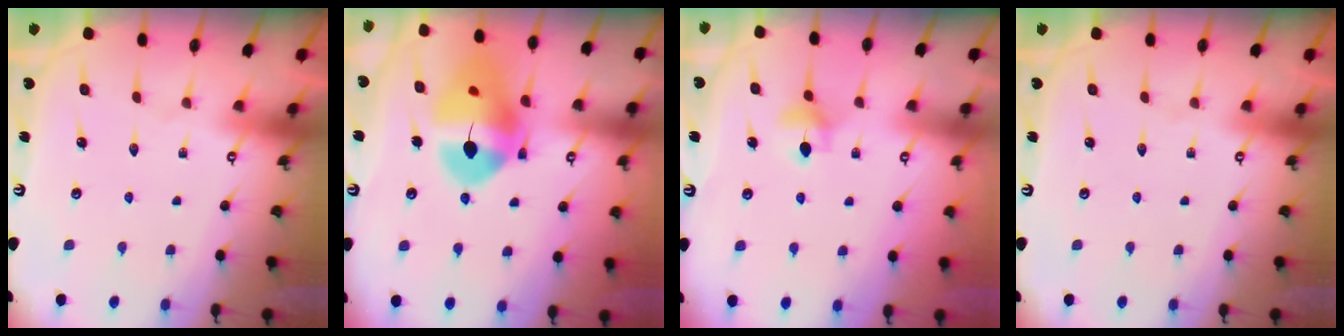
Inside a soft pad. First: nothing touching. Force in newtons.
{"total": 16.0, "press": 15.9, "slide": 1.5}
{"total": 5.4, "press": 5.4, "slide": 0.5}
{"total": 0.0}